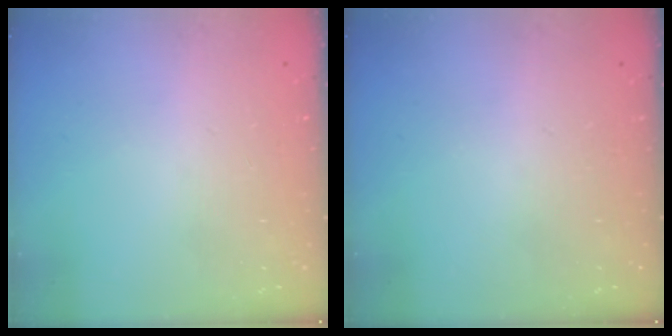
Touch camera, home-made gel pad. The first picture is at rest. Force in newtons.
{"total": 0.0}